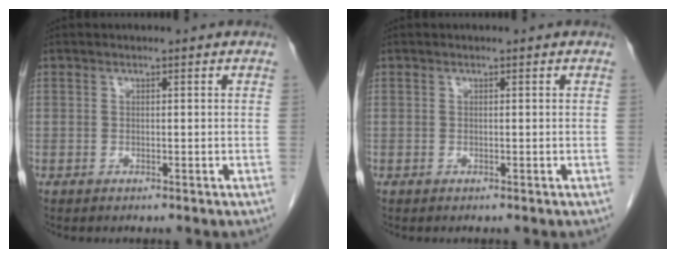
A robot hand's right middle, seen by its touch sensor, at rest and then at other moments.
{"total": 0.0}